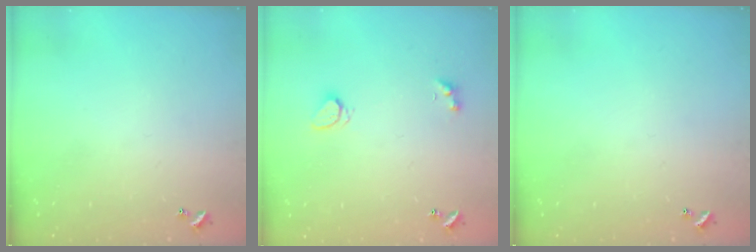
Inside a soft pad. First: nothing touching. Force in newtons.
{"total": 2.1, "press": 2.0, "slide": 0.6}
{"total": 0.0}